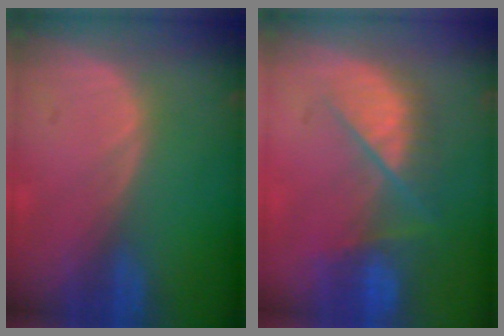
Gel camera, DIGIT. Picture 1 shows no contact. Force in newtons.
{"total": 8.5, "press": 7.5, "slide": 4.1}